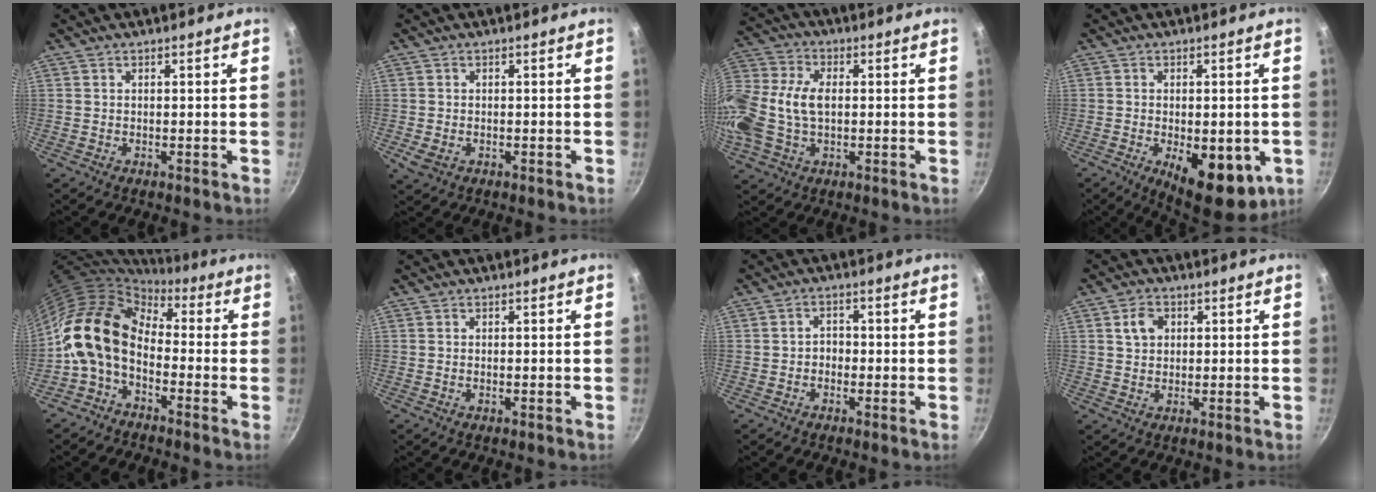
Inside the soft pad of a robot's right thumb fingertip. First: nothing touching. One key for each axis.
{"total": 2.4, "fx": -0.7, "fy": 1.8, "fz": 1.5, "tx": -0.032, "ty": -0.006, "tz": -0.008}
{"total": 17.0, "fx": -0.2, "fy": 11.2, "fz": 12.8, "tx": -0.285, "ty": 0.027, "tz": -0.014}
{"total": 13.7, "fx": -4.0, "fy": 6.3, "fz": 11.5, "tx": -0.123, "ty": -0.006, "tz": -0.042}
{"total": 13.3, "fx": -2.0, "fy": 9.0, "fz": 9.5, "tx": -0.160, "ty": 0.038, "tz": -0.056}
{"total": 0.0}
{"total": 2.3, "fx": -0.8, "fy": 1.9, "fz": 1.1, "tx": -0.003, "ty": 0.014, "tz": -0.016}
{"total": 4.2, "fx": 1.2, "fy": 3.3, "fz": 2.3, "tx": -0.024, "ty": 0.004, "tz": 0.020}